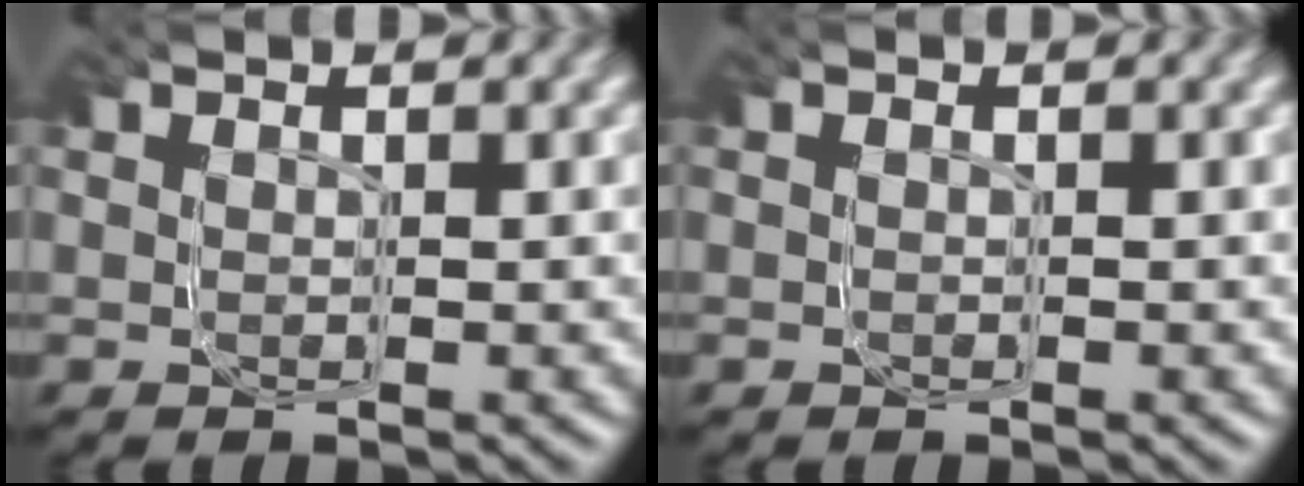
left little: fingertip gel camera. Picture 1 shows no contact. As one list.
[{"total": 0.0}]